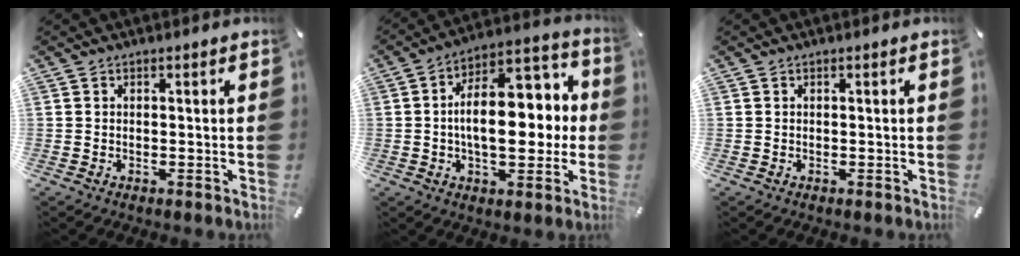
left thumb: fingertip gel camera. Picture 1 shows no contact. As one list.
[{"total": 17.2, "force": [0.3, 9.9, 14.1], "torque": [-0.208, -0.004, 0.004]}, {"total": 0.0}]